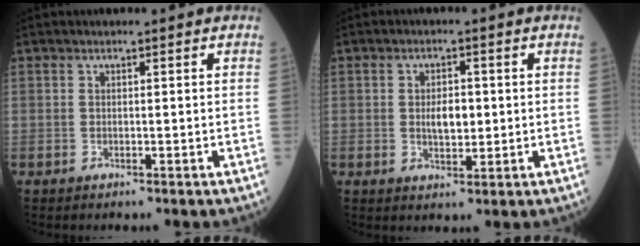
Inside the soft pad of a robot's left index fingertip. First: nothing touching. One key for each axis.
{"total": 3.6, "fx": 0.0, "fy": 1.8, "fz": 3.1, "tx": -0.048, "ty": 0.000, "tz": 0.004}